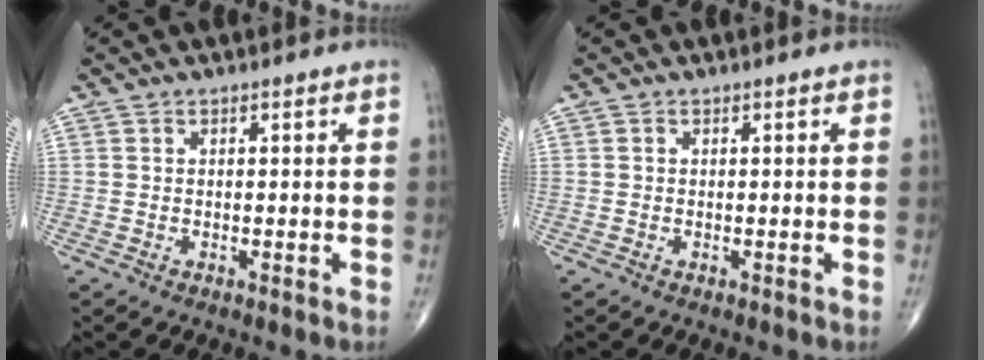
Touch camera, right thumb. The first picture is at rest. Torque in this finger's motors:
{"motor_torque": [-0.11, -0.11, -0.24, 0.00, 0.03]}